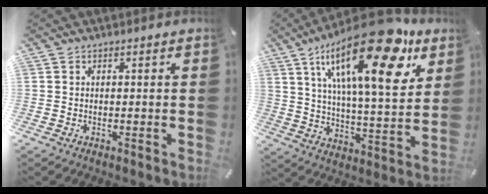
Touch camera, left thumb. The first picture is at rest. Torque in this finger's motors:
{"motor_torque": [2.19, 2.69, 1.51, -1.26, 0.84]}